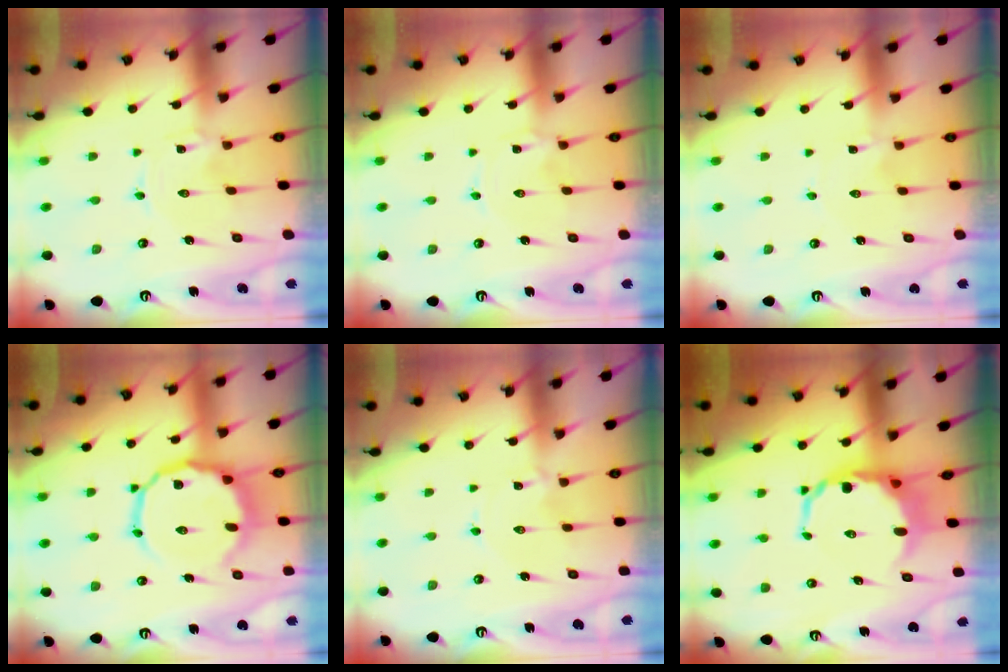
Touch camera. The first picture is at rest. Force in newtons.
{"total": 0.0}
{"total": 0.0}
{"total": 12.7, "press": 12.5, "slide": 2.1}
{"total": 0.6, "press": 0.6, "slide": 0.1}
{"total": 9.7, "press": 9.3, "slide": 2.7}